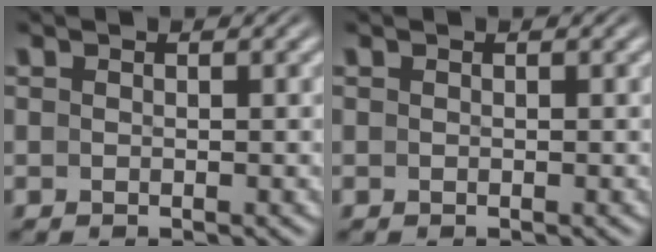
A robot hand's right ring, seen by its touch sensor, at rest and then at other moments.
{"total": 0.0}